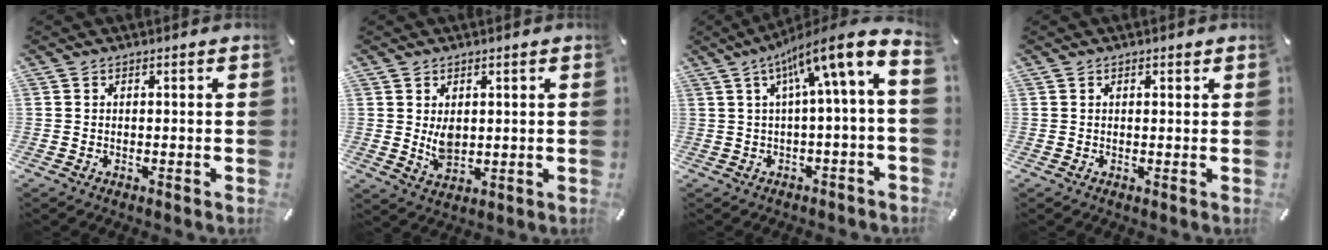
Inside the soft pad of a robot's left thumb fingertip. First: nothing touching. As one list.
[{"total": 5.0, "force": [1.2, 3.5, 3.4], "torque": [-0.065, -0.009, 0.019]}, {"total": 11.7, "force": [4.6, 0.7, 10.7], "torque": [-0.176, -0.050, 0.065]}, {"total": 1.0, "force": [0.5, 0.5, 0.6], "torque": [-0.006, -0.001, 0.007]}]